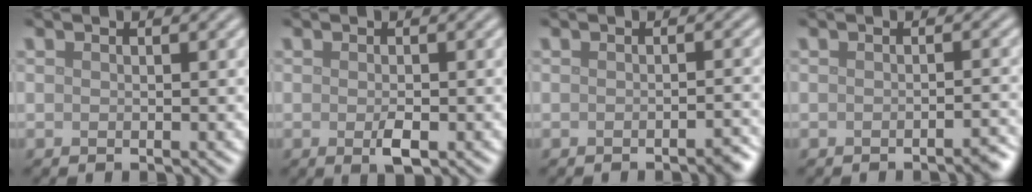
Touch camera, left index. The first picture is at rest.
{"total": 1.9, "force": [-0.6, 0.7, 1.6], "torque": [-0.030, -0.003, -0.009]}
{"total": 1.7, "force": [-1.1, 0.4, 1.2], "torque": [-0.009, 0.000, -0.017]}
{"total": 1.8, "force": [-1.1, 0.4, 1.3], "torque": [-0.008, 0.001, -0.019]}